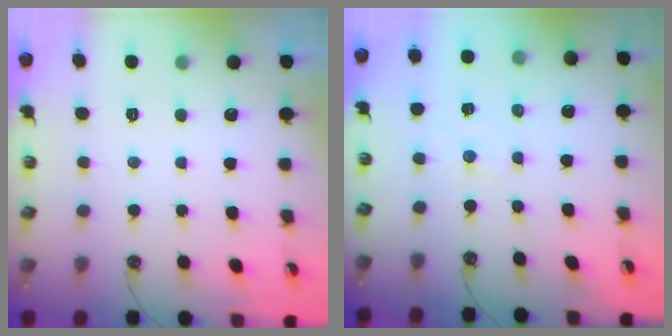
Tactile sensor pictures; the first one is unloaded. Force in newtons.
{"total": 1.1, "press": 1.0, "slide": 0.2}